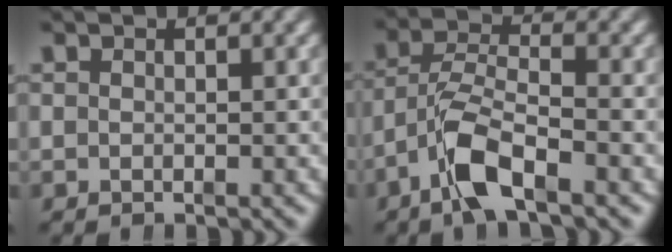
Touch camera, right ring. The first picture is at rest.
{"total": 4.7, "force": [-1.8, 1.9, 3.9], "torque": [-0.088, -0.020, -0.026]}